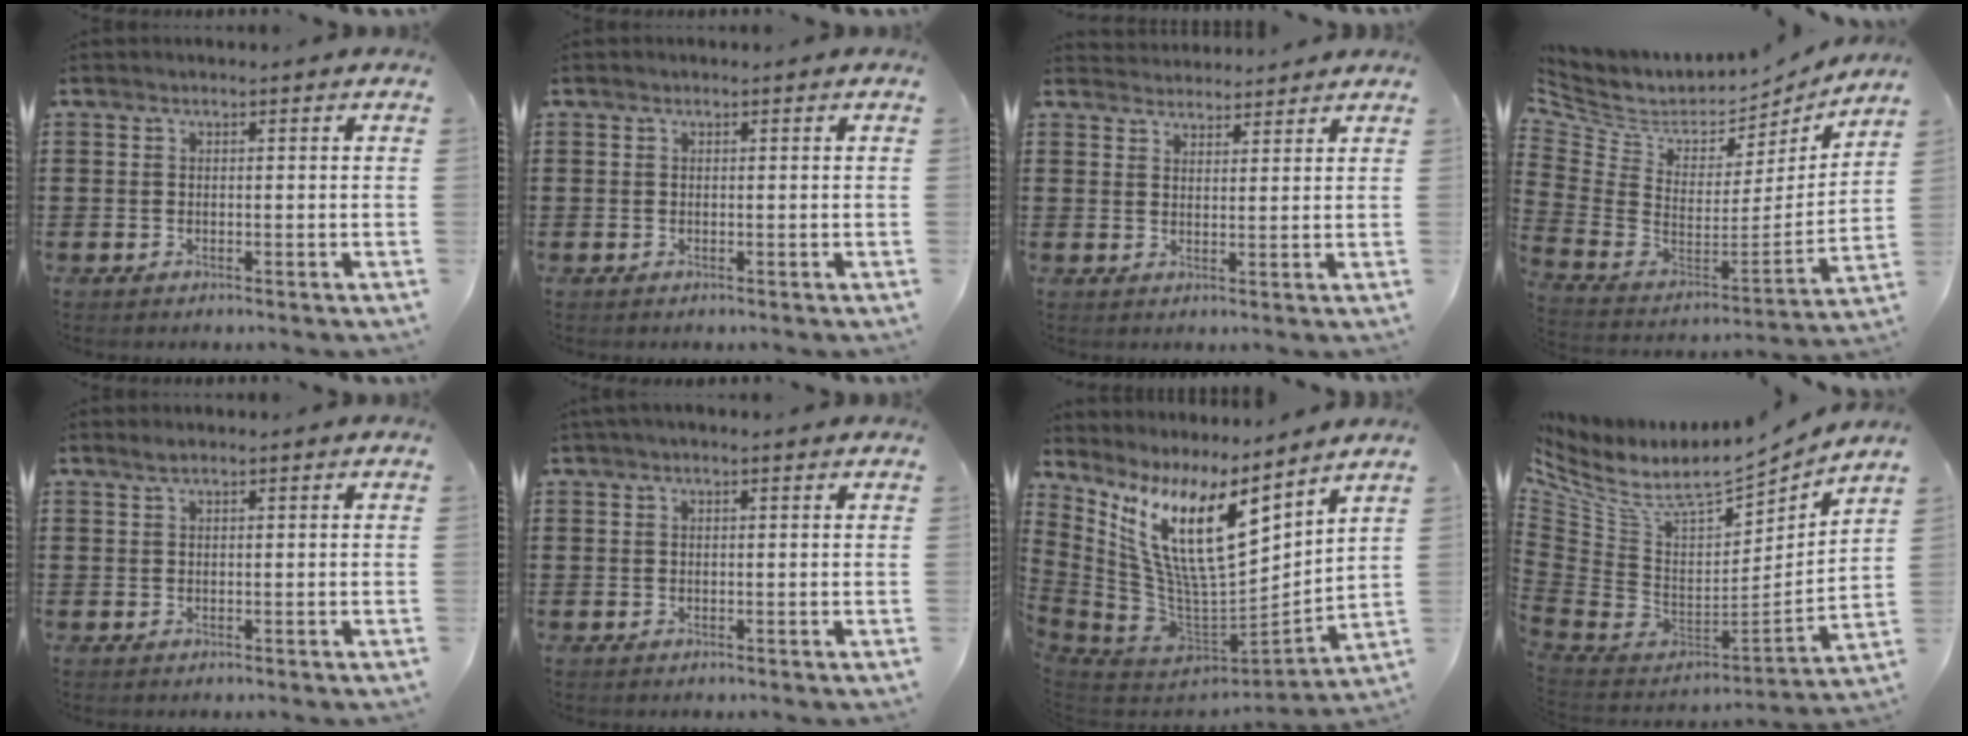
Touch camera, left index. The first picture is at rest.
{"total": 0.0}
{"total": 2.6, "force": [2.6, 0.3, -0.4], "torque": [0.000, -0.007, 0.050]}
{"total": 4.5, "force": [3.5, 2.6, 0.8], "torque": [-0.049, -0.045, 0.060]}
{"total": 1.2, "force": [0.8, 0.2, 0.8], "torque": [-0.016, 0.001, 0.015]}
{"total": 1.0, "force": [0.7, 0.2, 0.8], "torque": [-0.015, 0.002, 0.012]}
{"total": 15.6, "force": [7.4, 4.6, 12.9], "torque": [-0.292, -0.045, 0.122]}
{"total": 8.7, "force": [6.5, 3.1, 4.9], "torque": [-0.123, -0.062, 0.110]}